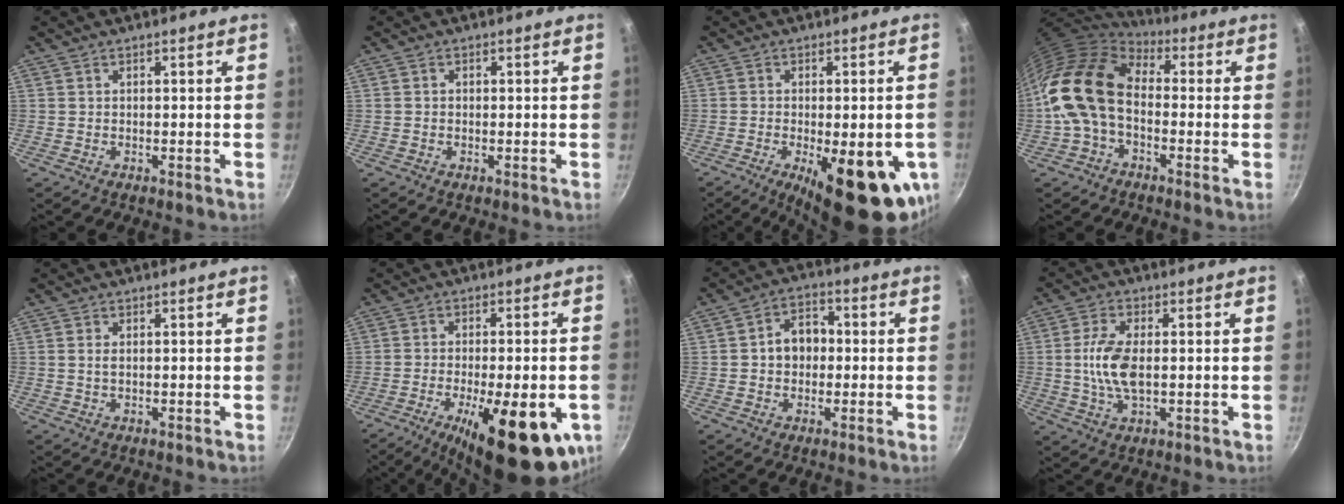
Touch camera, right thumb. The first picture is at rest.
{"total": 0.6, "force": [-0.1, 0.5, 0.3], "torque": [-0.004, 0.004, -0.002]}
{"total": 17.5, "force": [-5.6, 6.2, 15.4], "torque": [-0.179, -0.002, -0.066]}
{"total": 15.6, "force": [-0.8, 10.3, 11.7], "torque": [-0.200, 0.031, -0.030]}
{"total": 1.4, "force": [0.2, 0.8, 1.1], "torque": [-0.022, 0.001, 0.003]}
{"total": 20.3, "force": [-7.7, 7.2, 17.4], "torque": [-0.229, 0.003, -0.104]}
{"total": 7.5, "force": [-0.1, 5.8, 4.7], "torque": [-0.038, 0.020, -0.010]}
{"total": 8.6, "force": [0.0, 4.3, 7.5], "torque": [-0.151, 0.003, -0.004]}